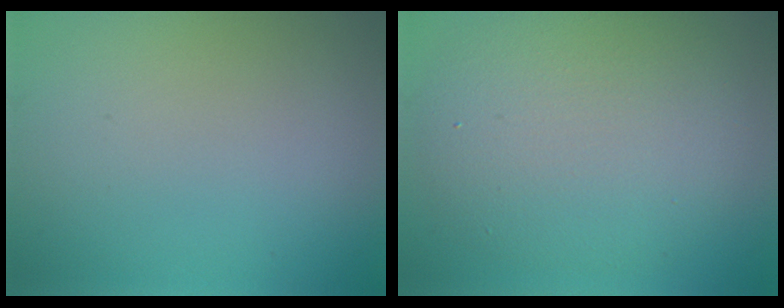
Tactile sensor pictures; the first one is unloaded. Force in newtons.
{"total": 8.2, "press": 8.2, "slide": 0.3}